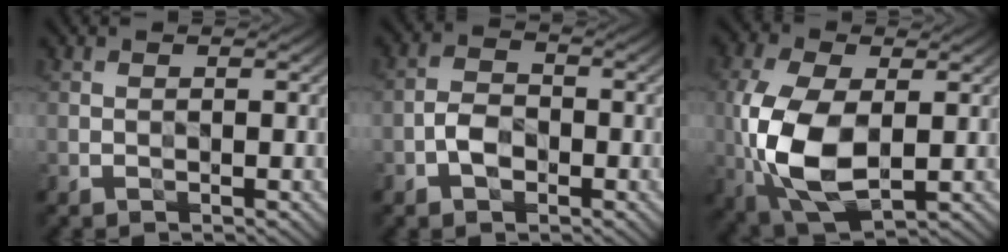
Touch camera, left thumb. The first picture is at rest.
{"total": 3.5, "force": [-1.5, 2.2, 2.2], "torque": [-0.040, 0.005, -0.036]}
{"total": 12.5, "force": [-1.1, 6.9, 10.3], "torque": [-0.264, -0.009, -0.015]}